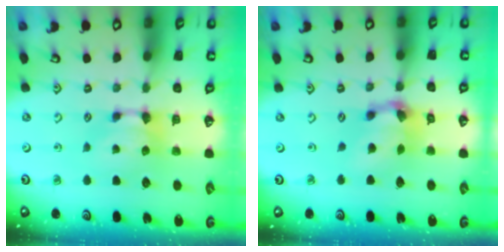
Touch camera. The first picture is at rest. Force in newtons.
{"total": 5.3, "press": 4.9, "slide": 2.0}